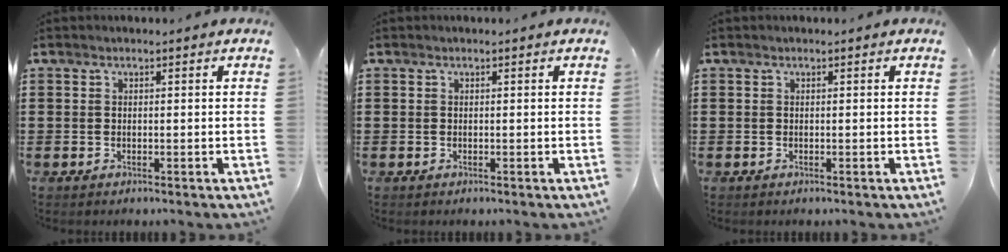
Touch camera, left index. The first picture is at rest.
{"total": 0.0}
{"total": 0.0}